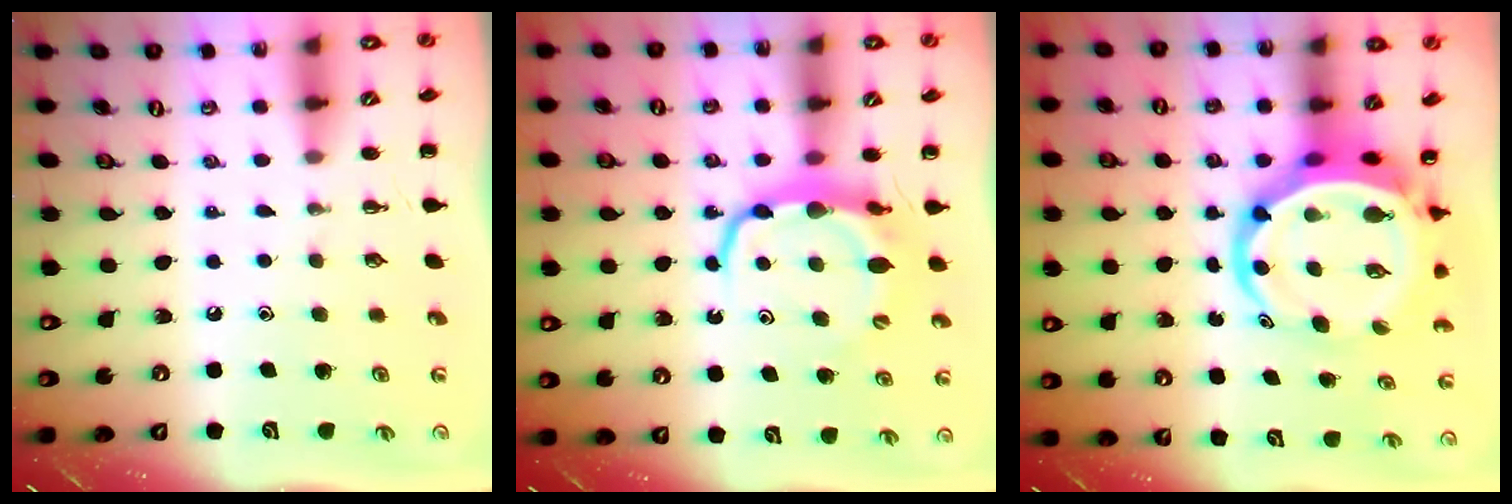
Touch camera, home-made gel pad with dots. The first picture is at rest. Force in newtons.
{"total": 7.7, "press": 7.6, "slide": 1.1}
{"total": 10.5, "press": 10.1, "slide": 2.9}